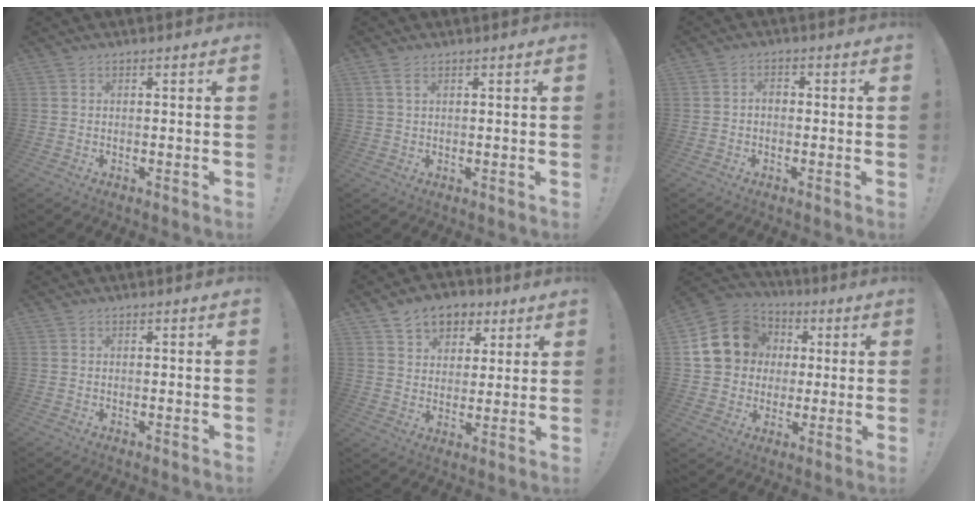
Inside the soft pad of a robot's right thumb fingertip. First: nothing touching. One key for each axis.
{"total": 2.7, "fx": 1.3, "fy": 1.1, "fz": 2.1, "tx": -0.035, "ty": -0.001, "tz": 0.022}
{"total": 1.8, "fx": -0.9, "fy": 1.0, "fz": 1.2, "tx": -0.025, "ty": 0.009, "tz": -0.017}
{"total": 0.0}
{"total": 9.4, "fx": 5.5, "fy": 6.9, "fz": 3.1, "tx": -0.036, "ty": -0.032, "tz": 0.104}
{"total": 17.3, "fx": 3.5, "fy": 15.0, "fz": 7.9, "tx": -0.123, "ty": 0.001, "tz": 0.082}